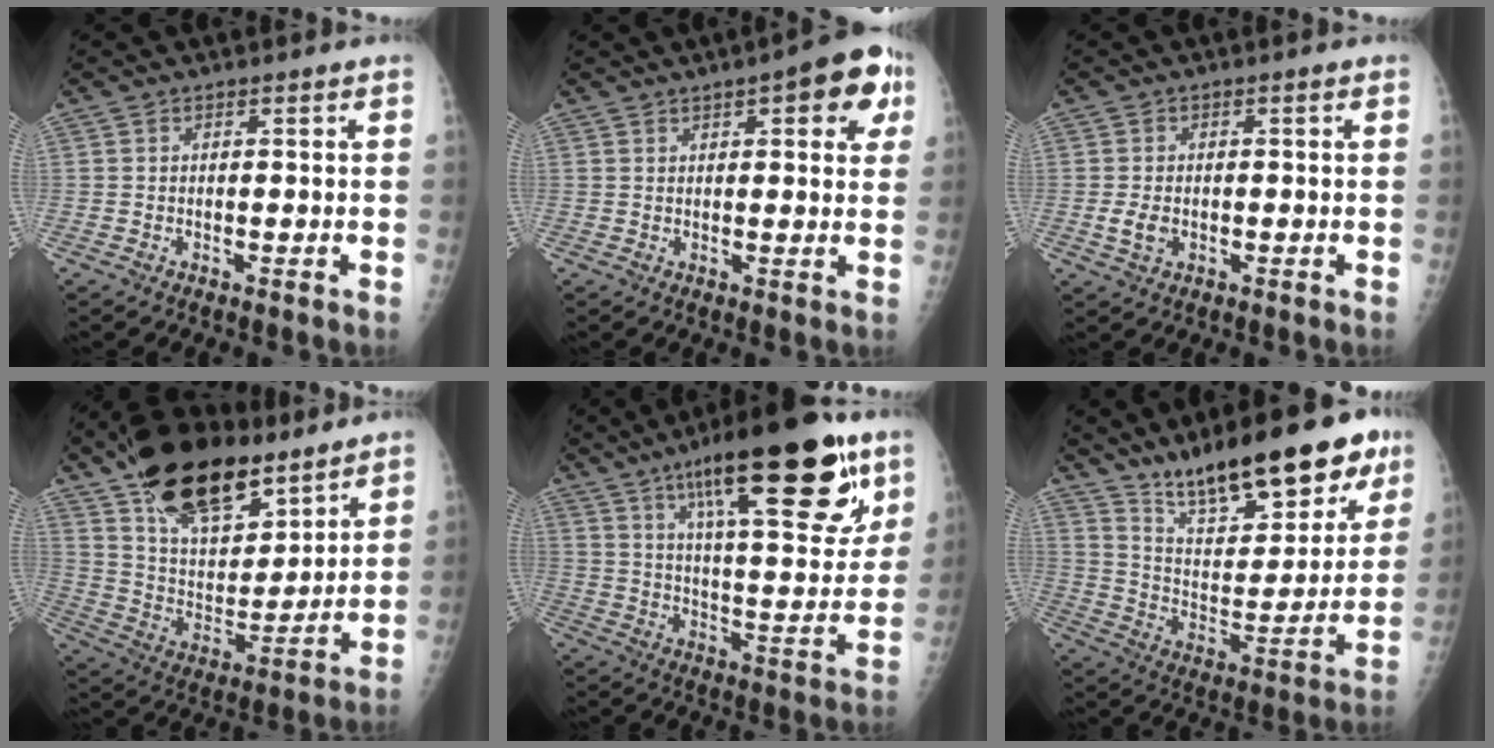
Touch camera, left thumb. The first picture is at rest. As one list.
[{"total": 10.2, "force": [4.4, 3.6, 8.4], "torque": [-0.069, -0.002, 0.046]}, {"total": 3.2, "force": [-0.7, 2.2, 2.2], "torque": [-0.040, 0.001, -0.010]}, {"total": 23.4, "force": [15.7, 10.9, 13.5], "torque": [-0.196, -0.056, 0.277]}, {"total": 27.8, "force": [15.5, 8.5, 21.4], "torque": [-0.293, -0.038, 0.242]}, {"total": 22.6, "force": [15.9, 7.7, 14.2], "torque": [-0.171, -0.074, 0.259]}]